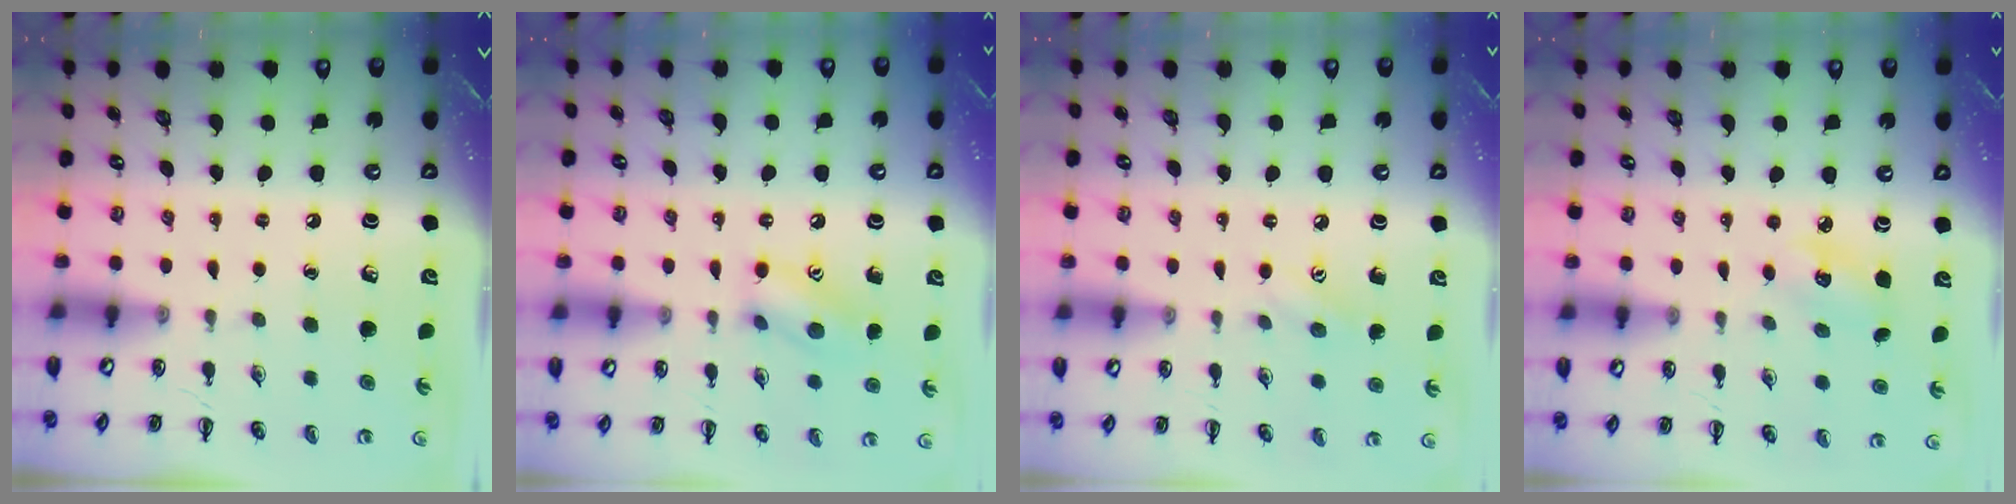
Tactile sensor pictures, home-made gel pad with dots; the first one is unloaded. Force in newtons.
{"total": 10.6, "press": 10.5, "slide": 1.0}
{"total": 6.2, "press": 6.1, "slide": 1.2}
{"total": 4.9, "press": 4.7, "slide": 1.4}